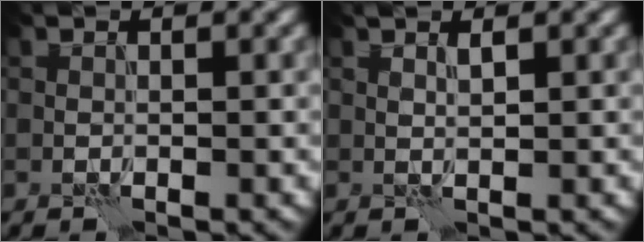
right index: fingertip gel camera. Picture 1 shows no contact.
{"total": 1.0, "force": [0.6, 0.2, 0.7], "torque": [-0.013, -0.003, 0.013]}